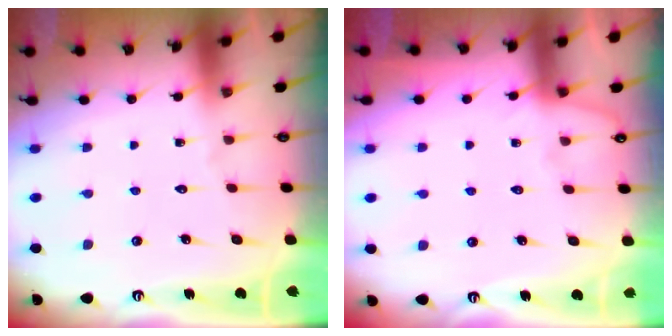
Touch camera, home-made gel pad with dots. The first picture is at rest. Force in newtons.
{"total": 3.6, "press": 3.6, "slide": 0.6}